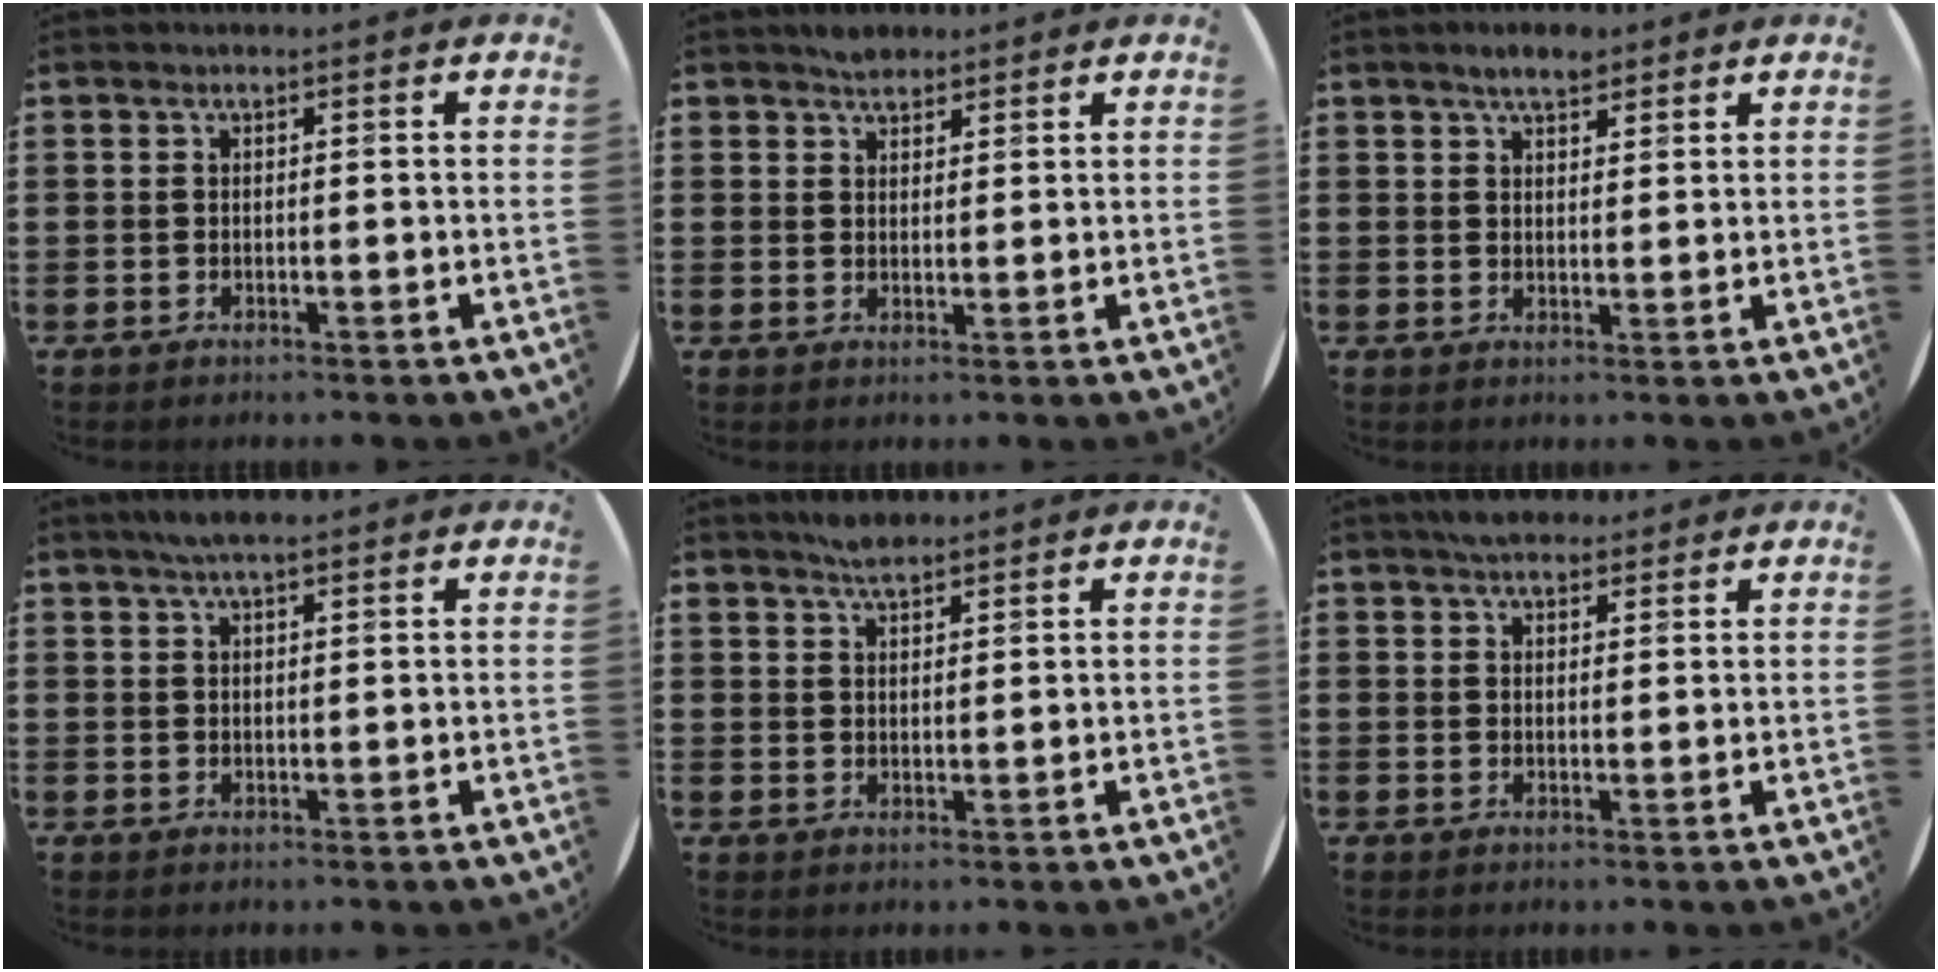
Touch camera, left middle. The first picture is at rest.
{"total": 2.2, "force": [2.0, 0.9, 0.1], "torque": [0.002, 0.001, 0.037]}
{"total": 3.4, "force": [2.8, 1.3, 1.5], "torque": [-0.025, 0.002, 0.049]}
{"total": 2.8, "force": [2.2, 0.6, 1.6], "torque": [-0.036, 0.006, 0.040]}
{"total": 2.9, "force": [2.6, 0.8, 1.0], "torque": [-0.014, 0.000, 0.047]}
{"total": 3.3, "force": [3.0, 1.3, 0.6], "torque": [-0.009, -0.003, 0.055]}